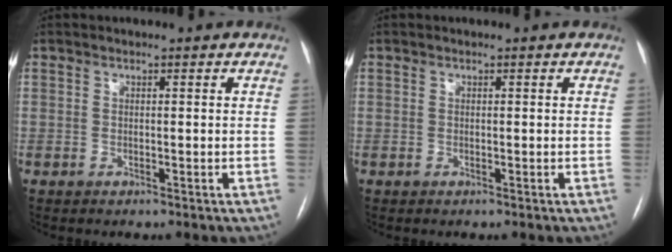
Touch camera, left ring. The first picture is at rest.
{"total": 0.0}